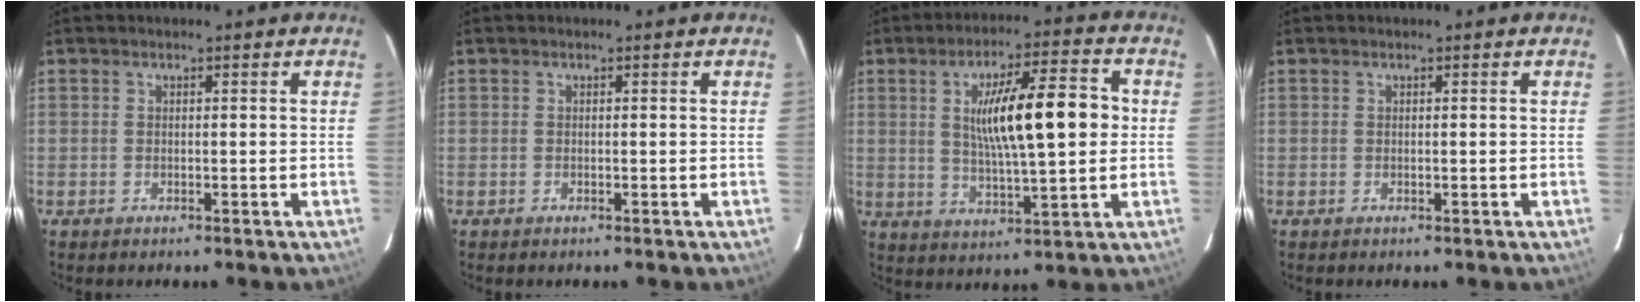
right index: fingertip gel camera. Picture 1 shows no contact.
{"total": 0.0}
{"total": 13.5, "force": [1.8, 2.2, 13.2], "torque": [-0.219, 0.014, 0.032]}
{"total": 0.0}